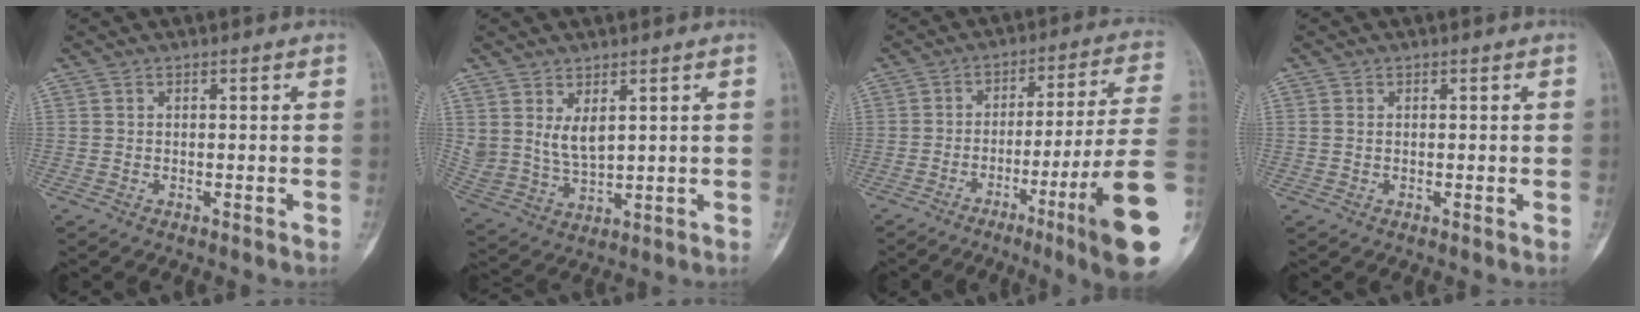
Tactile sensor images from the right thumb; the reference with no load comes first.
{"total": 6.4, "force": [2.8, 3.3, 4.7], "torque": [-0.086, -0.020, 0.070]}
{"total": 19.7, "force": [-6.9, 0.0, 18.5], "torque": [-0.233, 0.013, -0.106]}
{"total": 0.6, "force": [0.1, 0.5, 0.4], "torque": [-0.010, 0.000, 0.002]}